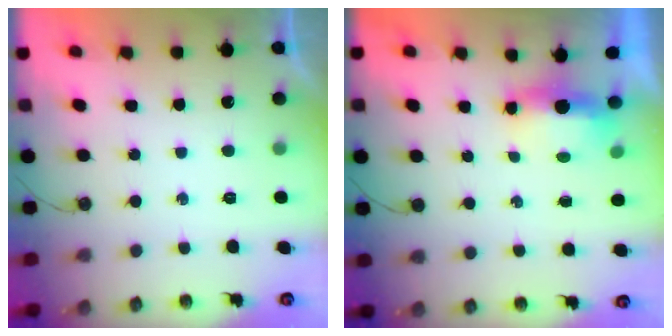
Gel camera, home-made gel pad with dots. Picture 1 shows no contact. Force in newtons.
{"total": 6.6, "press": 5.4, "slide": 3.9}